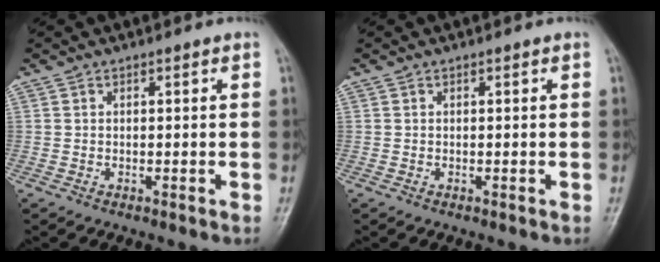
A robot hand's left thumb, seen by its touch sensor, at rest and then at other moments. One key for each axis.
{"total": 0.0}